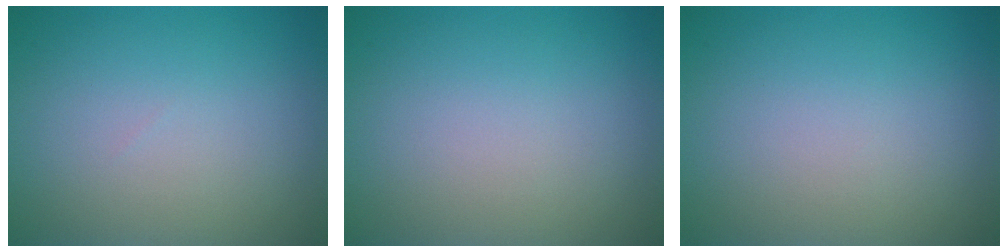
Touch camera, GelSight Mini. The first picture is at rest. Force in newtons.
{"total": 0.0}
{"total": 0.0}